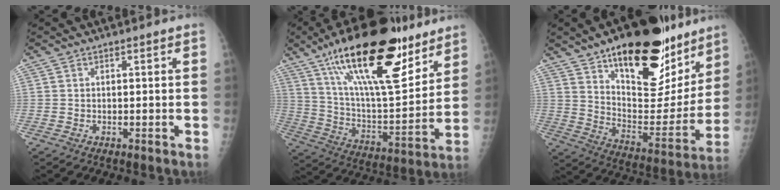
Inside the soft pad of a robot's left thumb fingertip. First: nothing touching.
{"total": 29.1, "force": [18.0, 9.9, 20.5], "torque": [-0.313, -0.052, 0.304]}
{"total": 28.5, "force": [18.0, 12.4, 18.3], "torque": [-0.223, -0.073, 0.276]}